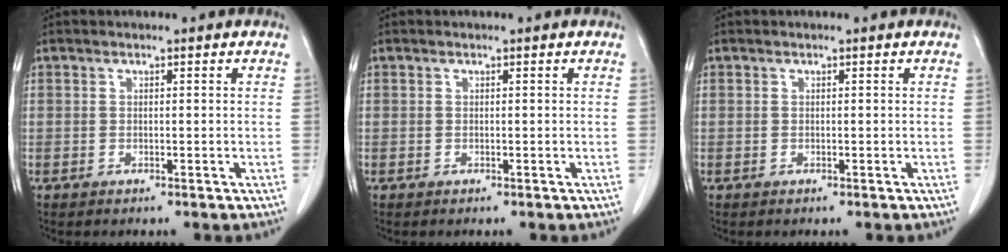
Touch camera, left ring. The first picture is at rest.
{"total": 0.0}
{"total": 0.0}